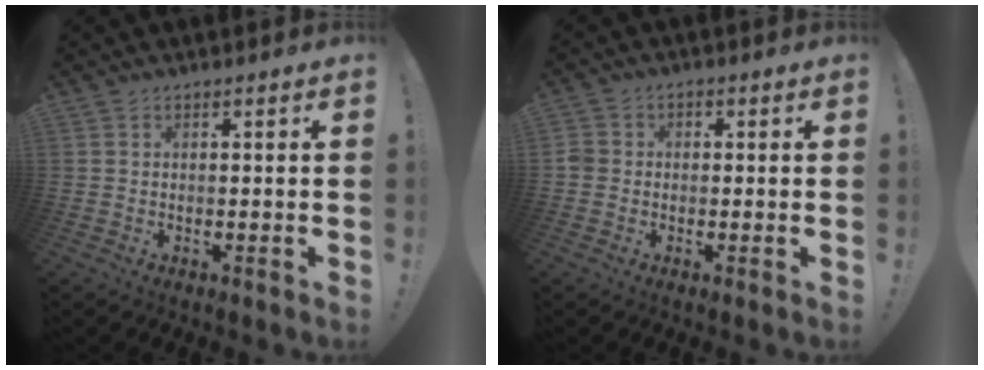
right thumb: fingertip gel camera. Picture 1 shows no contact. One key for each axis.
{"total": 3.3, "fx": -1.0, "fy": 2.8, "fz": 1.4, "tx": -0.020, "ty": 0.014, "tz": -0.017}